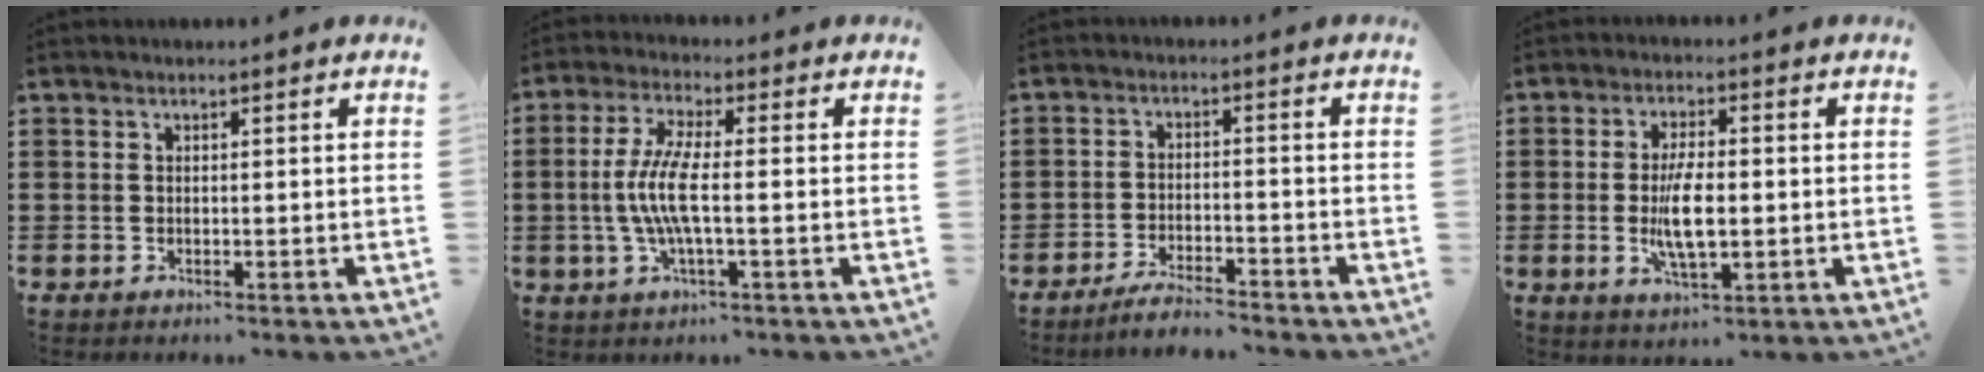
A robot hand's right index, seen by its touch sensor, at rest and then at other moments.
{"total": 7.2, "force": [-1.0, 1.4, 6.9], "torque": [-0.159, -0.014, -0.029]}
{"total": 3.9, "force": [-3.7, 0.0, 1.2], "torque": [-0.030, -0.001, -0.077]}
{"total": 7.3, "force": [-0.9, 2.7, 6.7], "torque": [-0.144, -0.007, -0.022]}